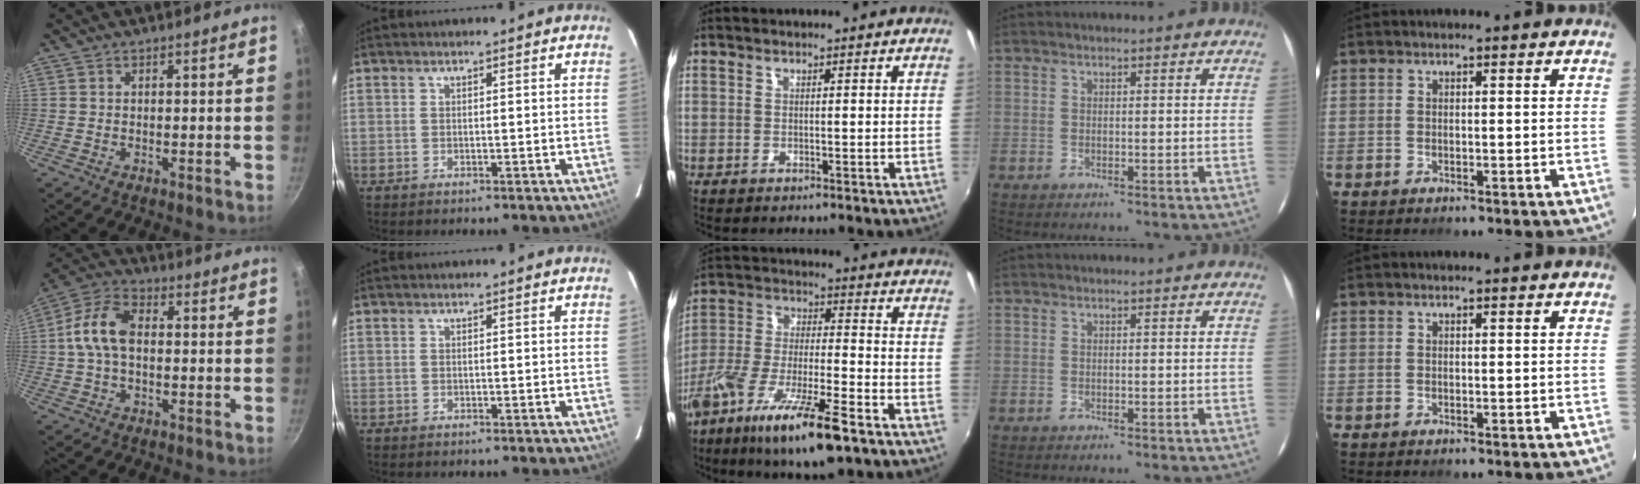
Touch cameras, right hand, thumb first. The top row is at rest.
{"thumb": {"total": 9.9, "force": [0.3, 6.0, 7.9], "torque": [-0.151, 0.032, -0.007]}, "middle": {"total": 17.4, "force": [-10.6, 3.5, 13.3], "torque": [-0.264, -0.047, -0.198]}}